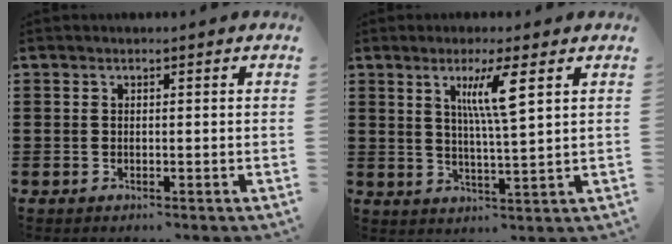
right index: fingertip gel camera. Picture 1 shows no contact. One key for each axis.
{"total": 6.7, "fx": 2.8, "fy": 0.3, "fz": 6.0, "tx": -0.125, "ty": 0.002, "tz": 0.041}